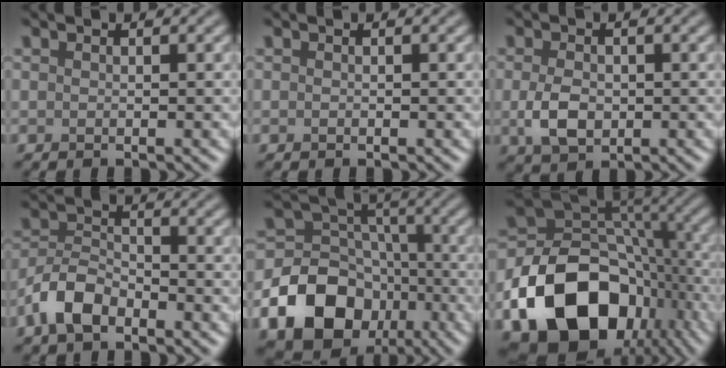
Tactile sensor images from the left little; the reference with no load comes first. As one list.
[{"total": 0.0}, {"total": 3.3, "force": [-0.4, 2.2, 2.4], "torque": [-0.051, -0.004, -0.008]}, {"total": 4.2, "force": [-2.7, 2.2, 2.4], "torque": [-0.045, 0.004, -0.062]}, {"total": 17.8, "force": [-8.5, 14.2, 6.6], "torque": [-0.129, -0.048, -0.158]}, {"total": 17.0, "force": [-7.3, 12.0, 9.5], "torque": [-0.180, -0.023, -0.124]}]